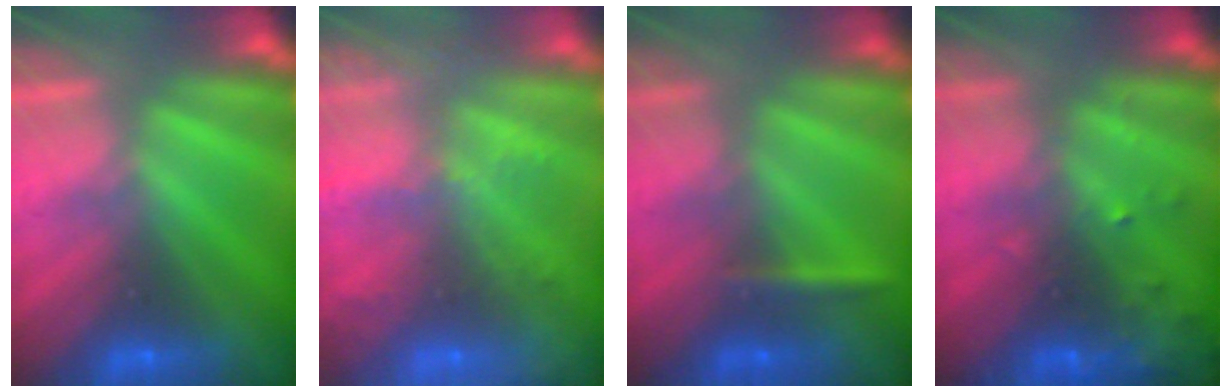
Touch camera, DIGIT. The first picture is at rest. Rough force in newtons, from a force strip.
{"total": 8.4}
{"total": 2.4}
{"total": 6.9}